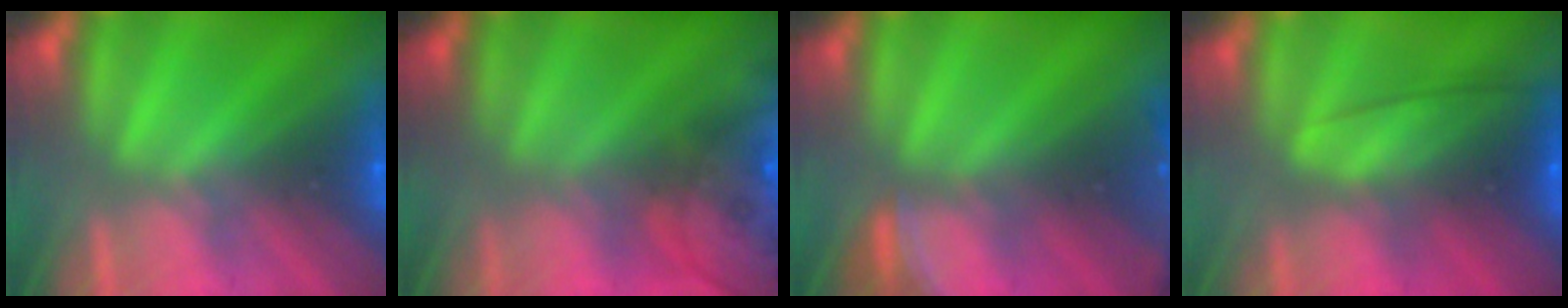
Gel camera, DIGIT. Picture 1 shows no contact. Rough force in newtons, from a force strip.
{"total": 5.6}
{"total": 2.7}
{"total": 6.6}